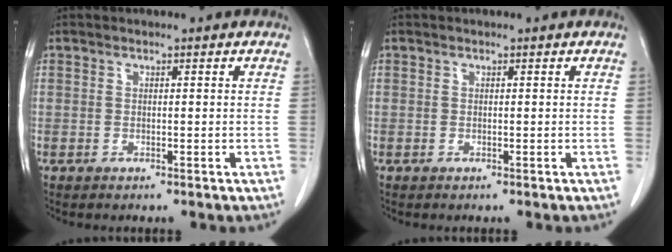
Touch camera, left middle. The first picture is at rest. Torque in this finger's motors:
{"motor_torque": [0.00, 0.00, 0.00, 0.00]}